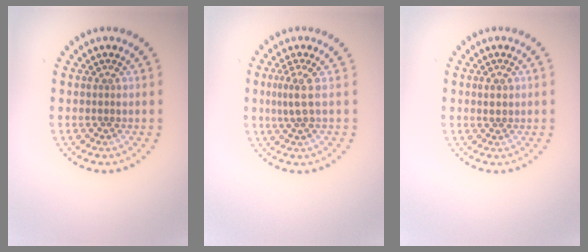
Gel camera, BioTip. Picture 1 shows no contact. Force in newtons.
{"total": 1.8, "press": 1.4, "slide": 1.2}
{"total": 1.0, "press": 1.0, "slide": 0.3}